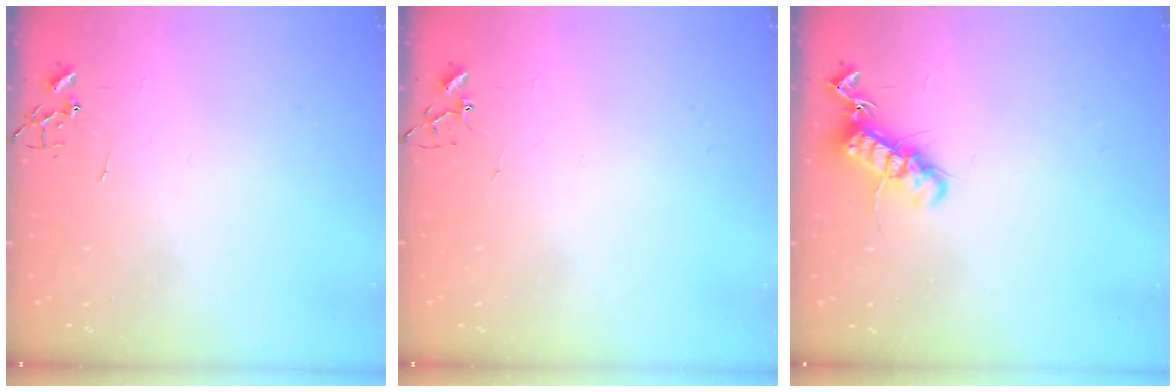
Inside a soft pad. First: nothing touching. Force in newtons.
{"total": 3.2, "press": 3.2, "slide": 0.3}
{"total": 13.3, "press": 13.3, "slide": 0.9}